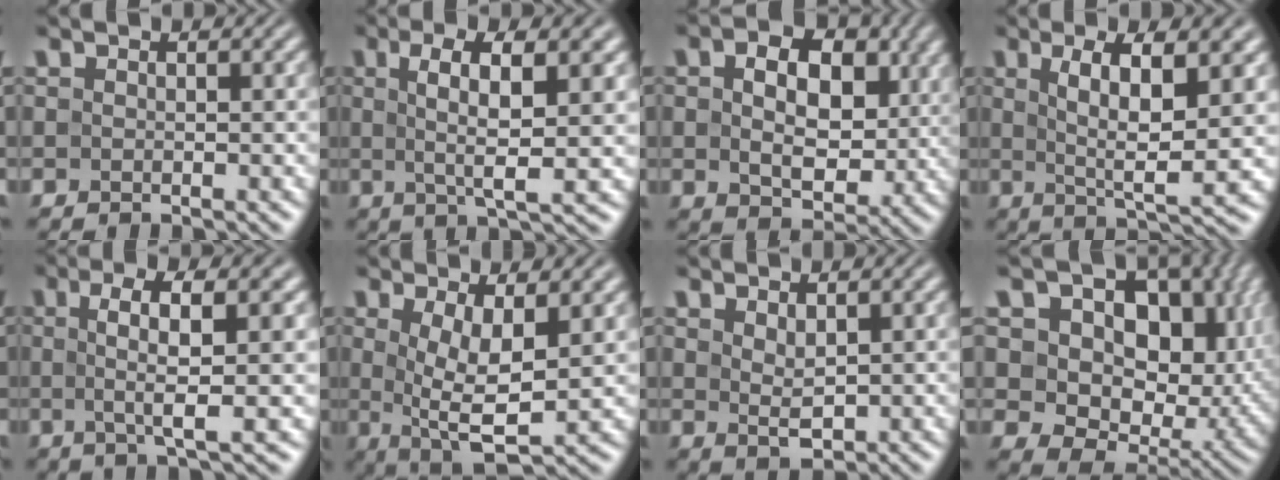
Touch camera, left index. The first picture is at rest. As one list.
[{"total": 6.1, "force": [1.3, 1.4, 5.8], "torque": [-0.097, 0.001, 0.020]}, {"total": 8.0, "force": [1.8, 5.3, 5.8], "torque": [-0.092, -0.005, 0.030]}, {"total": 7.3, "force": [1.8, 2.0, 6.8], "torque": [-0.111, -0.001, 0.031]}, {"total": 5.8, "force": [0.6, 1.1, 5.7], "torque": [-0.093, 0.006, 0.008]}, {"total": 5.7, "force": [0.8, 1.9, 5.3], "torque": [-0.097, -0.011, 0.019]}, {"total": 1.8, "force": [1.1, 0.7, 1.3], "torque": [-0.028, -0.004, 0.025]}, {"total": 13.8, "force": [3.9, 9.6, 9.0], "torque": [-0.152, 0.002, 0.075]}]